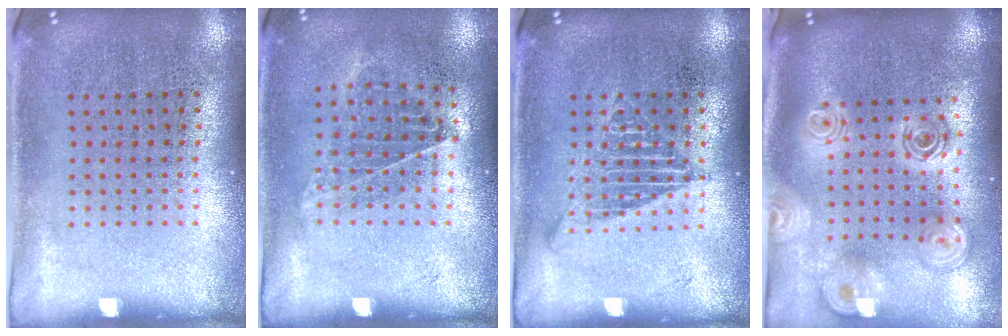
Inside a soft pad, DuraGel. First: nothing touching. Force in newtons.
{"total": 0.9, "press": 0.8, "slide": 0.4}
{"total": 1.9, "press": 1.9, "slide": 0.2}
{"total": 2.6, "press": 1.9, "slide": 1.8}